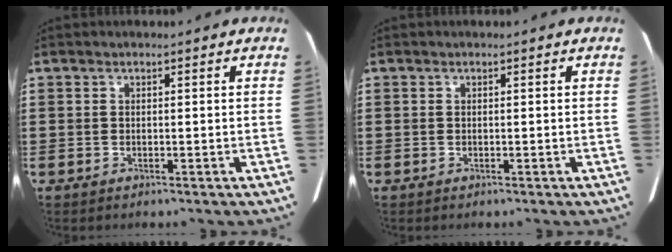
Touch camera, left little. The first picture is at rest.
{"total": 0.0}